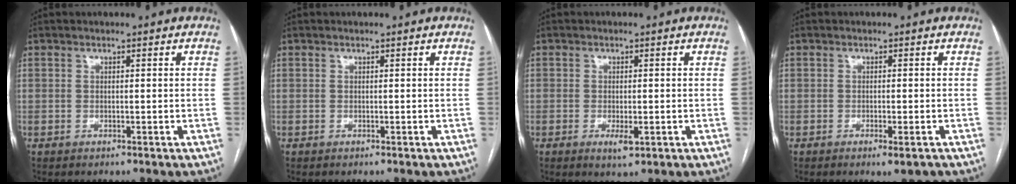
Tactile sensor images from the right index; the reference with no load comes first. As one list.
[{"total": 0.0}, {"total": 2.5, "force": [-0.9, 0.8, 2.2], "torque": [-0.035, -0.003, -0.009]}, {"total": 2.2, "force": [-1.2, 0.4, 1.7], "torque": [-0.020, -0.004, -0.015]}]